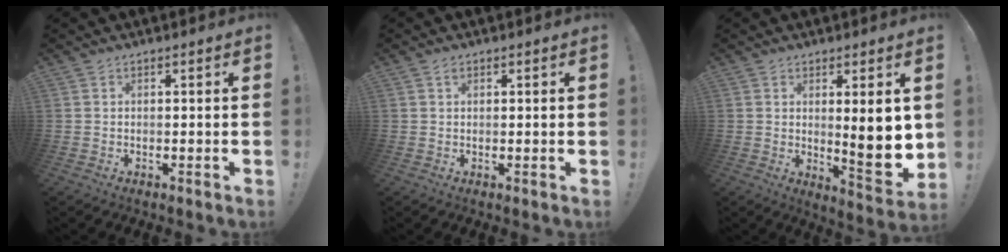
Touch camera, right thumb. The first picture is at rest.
{"total": 0.9, "force": [0.7, 0.5, 0.4], "torque": [-0.002, -0.003, 0.011]}
{"total": 10.9, "force": [2.3, 2.4, 10.4], "torque": [-0.127, -0.028, 0.036]}